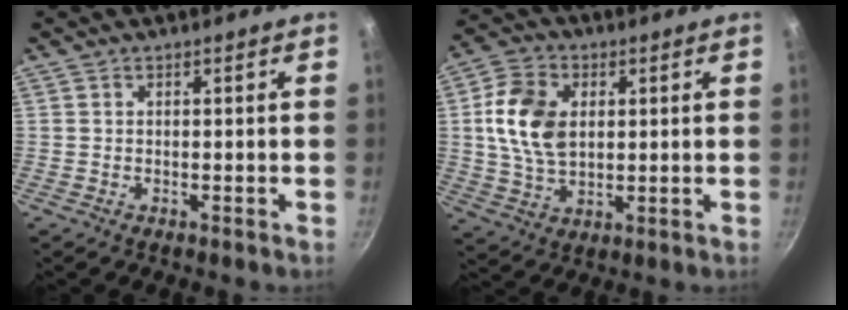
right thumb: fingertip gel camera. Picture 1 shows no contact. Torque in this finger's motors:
{"motor_torque": [-0.89, 1.34, 0.93, 0.43, 0.09]}